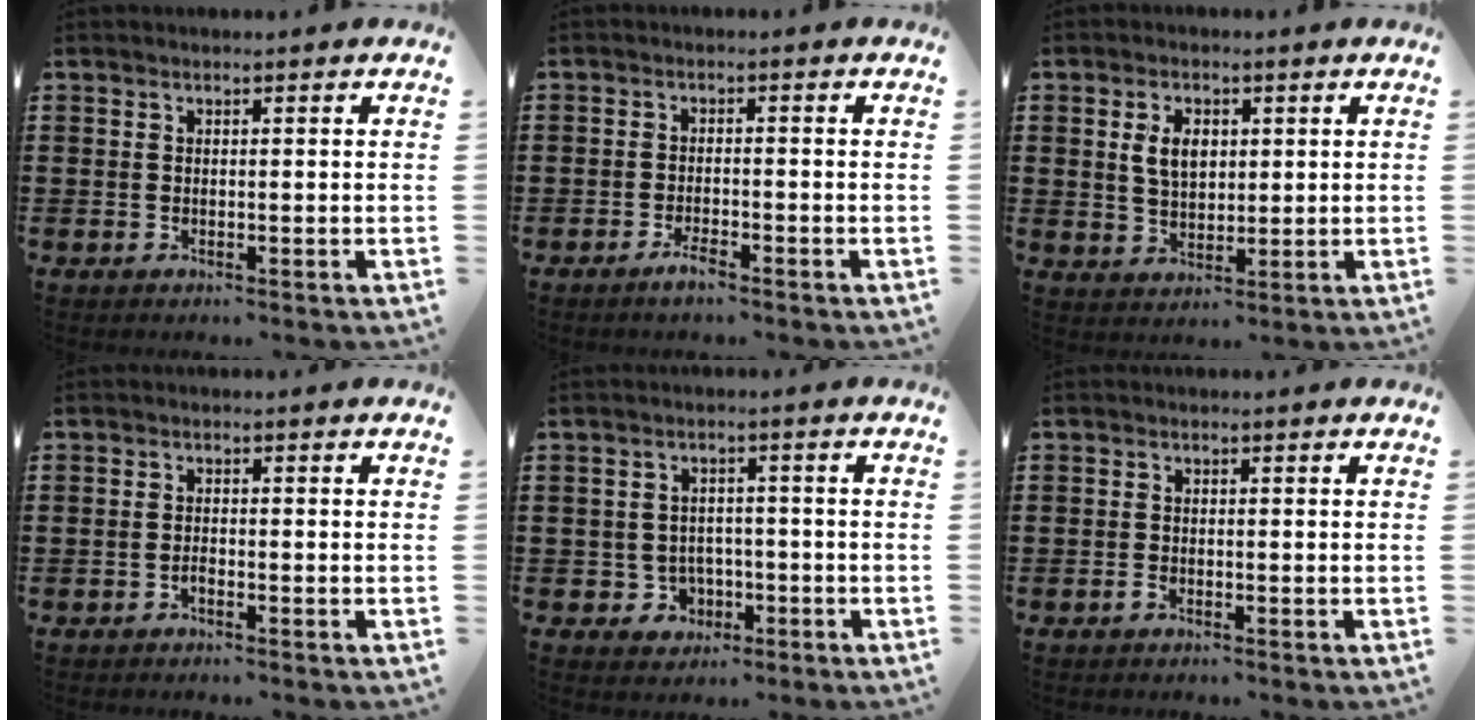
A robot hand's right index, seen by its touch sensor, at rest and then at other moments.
{"total": 2.3, "force": [-1.8, 0.4, 1.4], "torque": [-0.024, 0.003, -0.032]}
{"total": 4.7, "force": [1.1, 3.0, 3.4], "torque": [-0.068, 0.009, 0.015]}
{"total": 0.8, "force": [-0.7, 0.2, 0.4], "torque": [-0.009, -0.003, -0.012]}
{"total": 3.5, "force": [-1.3, 3.2, 0.7], "torque": [-0.025, 0.007, -0.027]}
{"total": 0.9, "force": [-0.6, 0.4, 0.5], "torque": [-0.014, -0.003, -0.011]}